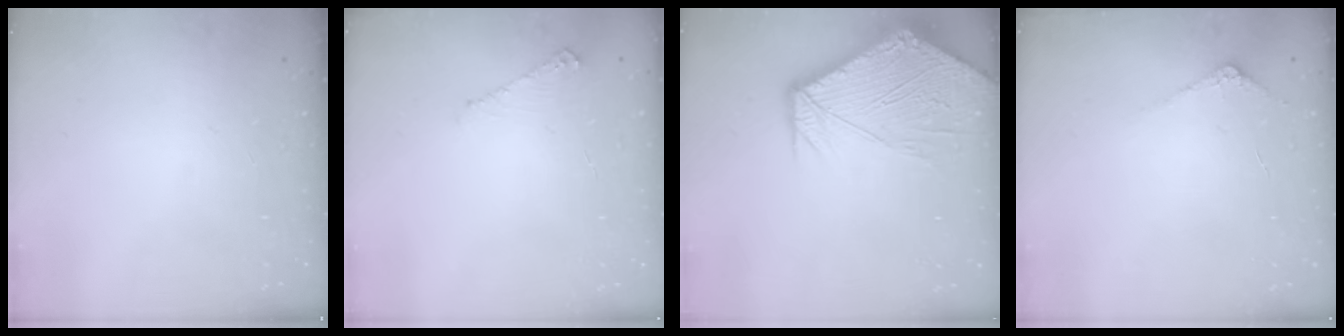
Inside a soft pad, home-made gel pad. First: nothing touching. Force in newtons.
{"total": 4.7, "press": 4.7, "slide": 0.7}
{"total": 17.6, "press": 17.4, "slide": 2.3}
{"total": 6.0, "press": 5.9, "slide": 0.7}